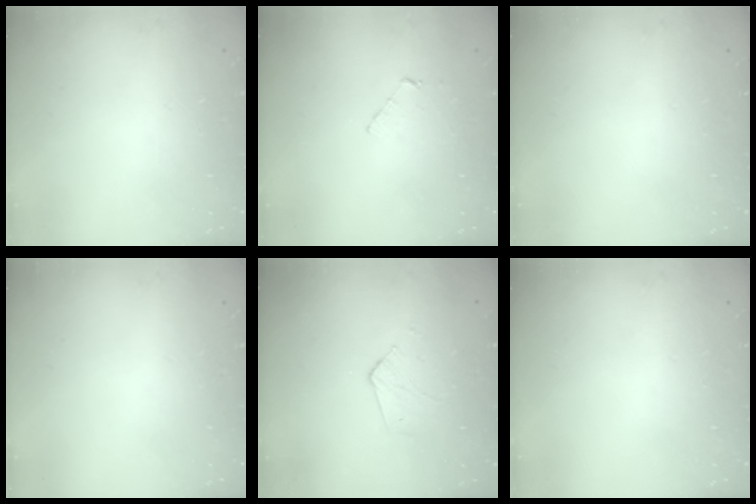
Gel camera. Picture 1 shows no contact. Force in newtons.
{"total": 3.4, "press": 3.4, "slide": 0.3}
{"total": 0.0}
{"total": 0.0}
{"total": 2.7, "press": 2.7, "slide": 0.2}
{"total": 0.0}